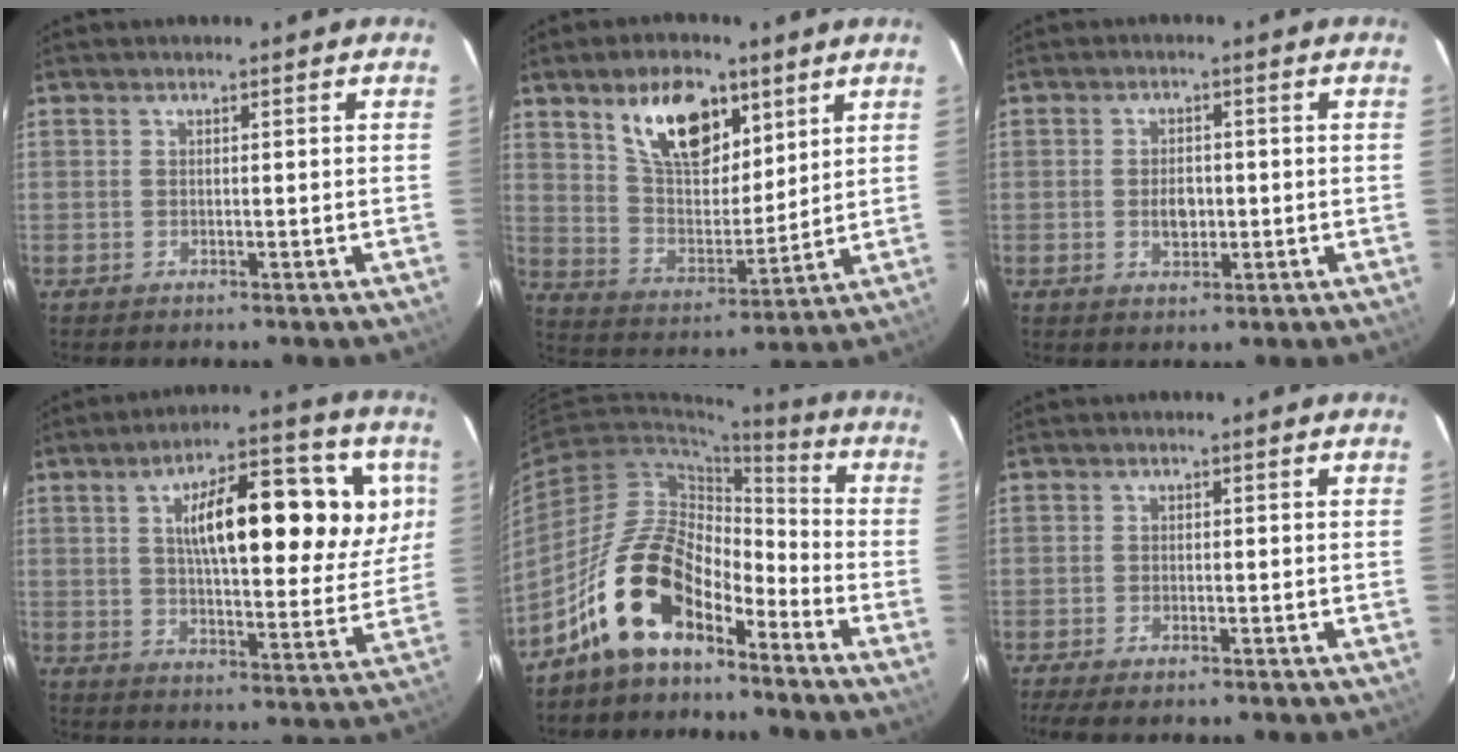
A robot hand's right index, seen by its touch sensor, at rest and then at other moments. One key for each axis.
{"total": 15.1, "fx": 8.5, "fy": 7.8, "fz": 9.8, "tx": -0.161, "ty": 0.009, "tz": 0.160}
{"total": 3.8, "fx": -0.6, "fy": 2.6, "fz": 2.8, "tx": -0.049, "ty": 0.002, "tz": -0.007}
{"total": 21.1, "fx": 6.9, "fy": 7.6, "fz": 18.5, "tx": -0.284, "ty": 0.023, "tz": 0.106}
{"total": 14.4, "fx": -9.9, "fy": 6.5, "fz": 8.3, "tx": -0.154, "ty": 0.020, "tz": -0.190}
{"total": 4.5, "fx": -3.5, "fy": 1.2, "fz": 2.5, "tx": -0.064, "ty": -0.019, "tz": -0.065}